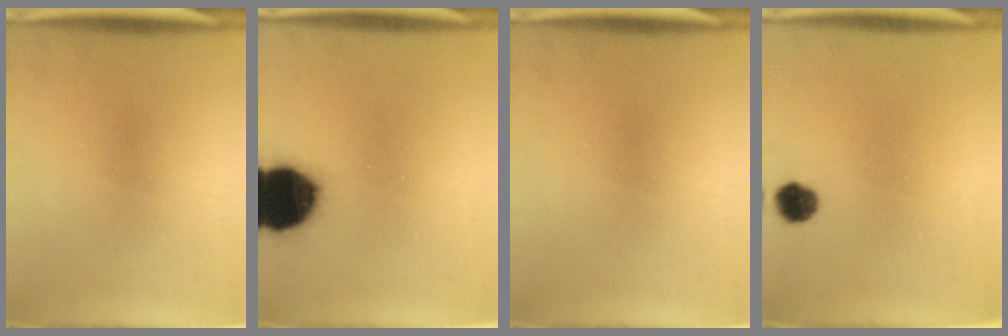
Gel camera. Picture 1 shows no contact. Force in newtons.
{"total": 19.6}
{"total": 0.0}
{"total": 4.1}